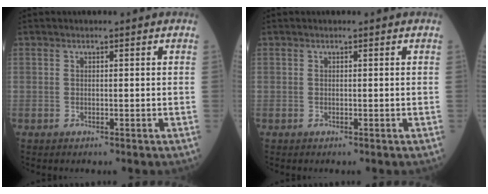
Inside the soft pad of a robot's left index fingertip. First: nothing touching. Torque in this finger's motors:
{"motor_torque": [0.00, 0.00, 0.00, 0.00]}